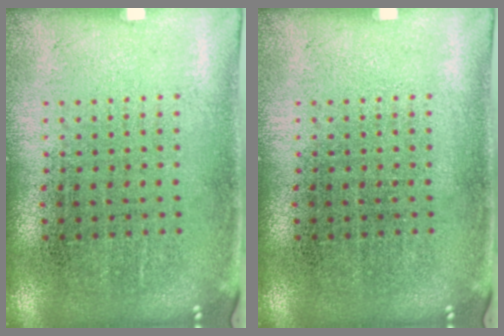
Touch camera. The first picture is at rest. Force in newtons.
{"total": 0.0}